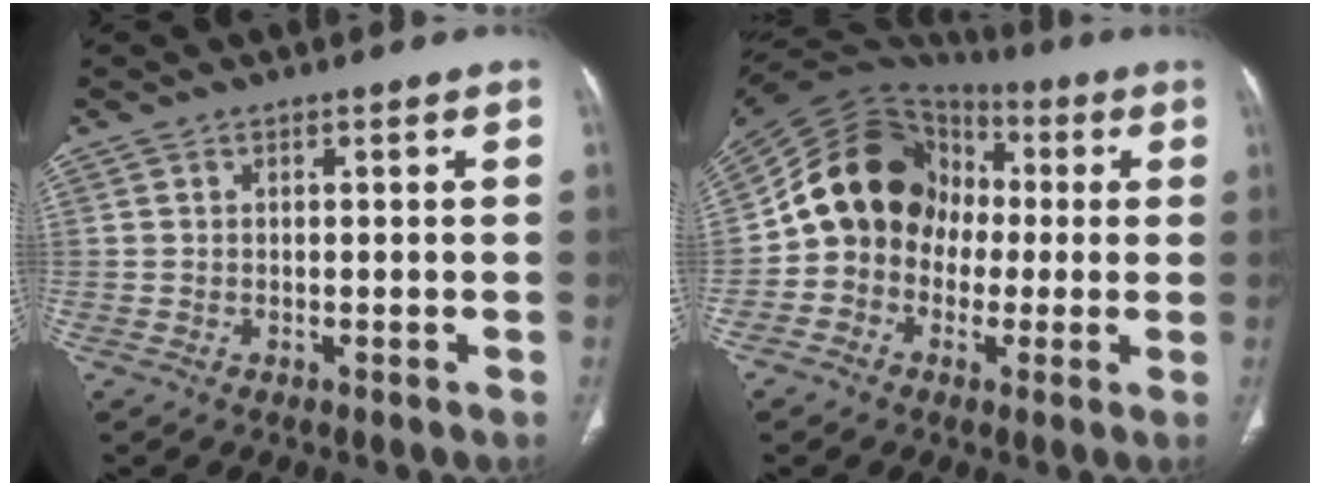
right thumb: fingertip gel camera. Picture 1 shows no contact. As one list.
[{"total": 15.6, "force": [-0.6, 13.5, 7.7], "torque": [-0.102, 0.038, -0.019]}]